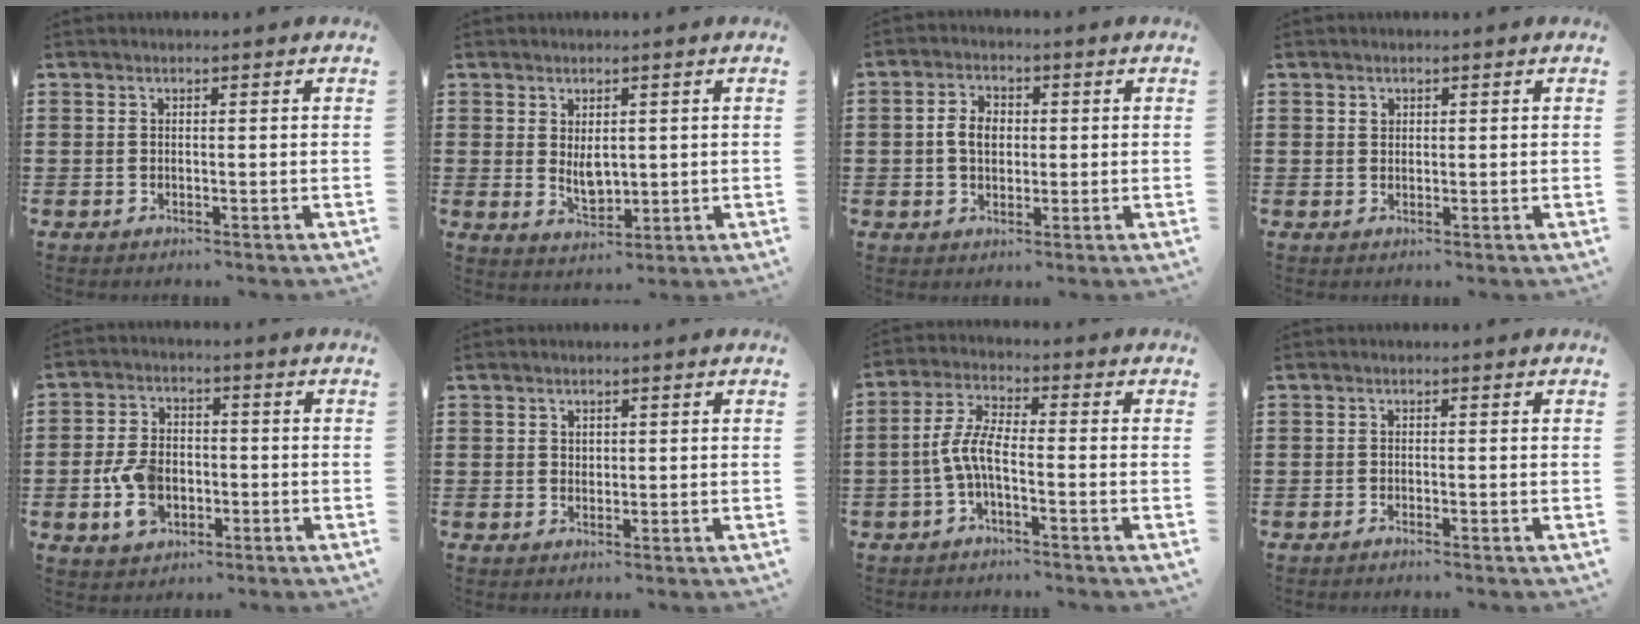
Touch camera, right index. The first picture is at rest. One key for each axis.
{"total": 3.3, "fx": 0.8, "fy": 1.9, "fz": 2.6, "tx": -0.036, "ty": -0.001, "tz": 0.012}
{"total": 4.0, "fx": 0.0, "fy": 2.9, "fz": 2.9, "tx": -0.069, "ty": 0.009, "tz": -0.005}
{"total": 0.9, "fx": 0.5, "fy": 0.7, "fz": 0.2, "tx": -0.006, "ty": 0.002, "tz": 0.010}
{"total": 7.2, "fx": -1.8, "fy": 5.0, "fz": 4.9, "tx": -0.122, "ty": 0.003, "tz": -0.039}
{"total": 0.5, "fx": 0.1, "fy": 0.4, "fz": 0.3, "tx": -0.008, "ty": 0.000, "tz": 0.002}
{"total": 5.6, "fx": -2.1, "fy": 1.6, "fz": 4.9, "tx": -0.123, "ty": -0.008, "tz": -0.048}
{"total": 0.8, "fx": -0.8, "fy": -0.2, "fz": 0.1, "tx": -0.004, "ty": -0.004, "tz": -0.015}